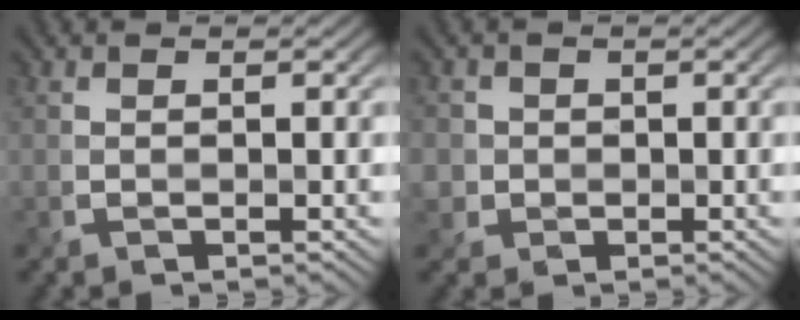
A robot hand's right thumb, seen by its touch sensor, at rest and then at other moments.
{"total": 2.5, "force": [0.2, 2.5, 0.2], "torque": [-0.016, -0.004, 0.005]}